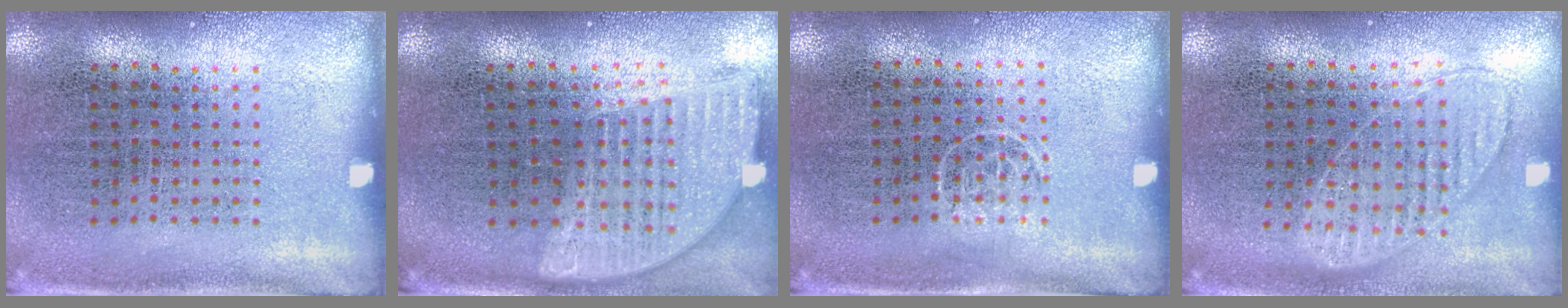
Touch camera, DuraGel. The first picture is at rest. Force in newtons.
{"total": 1.8, "press": 1.5, "slide": 1.0}
{"total": 0.6, "press": 0.4, "slide": 0.4}
{"total": 0.9, "press": 0.9, "slide": 0.2}